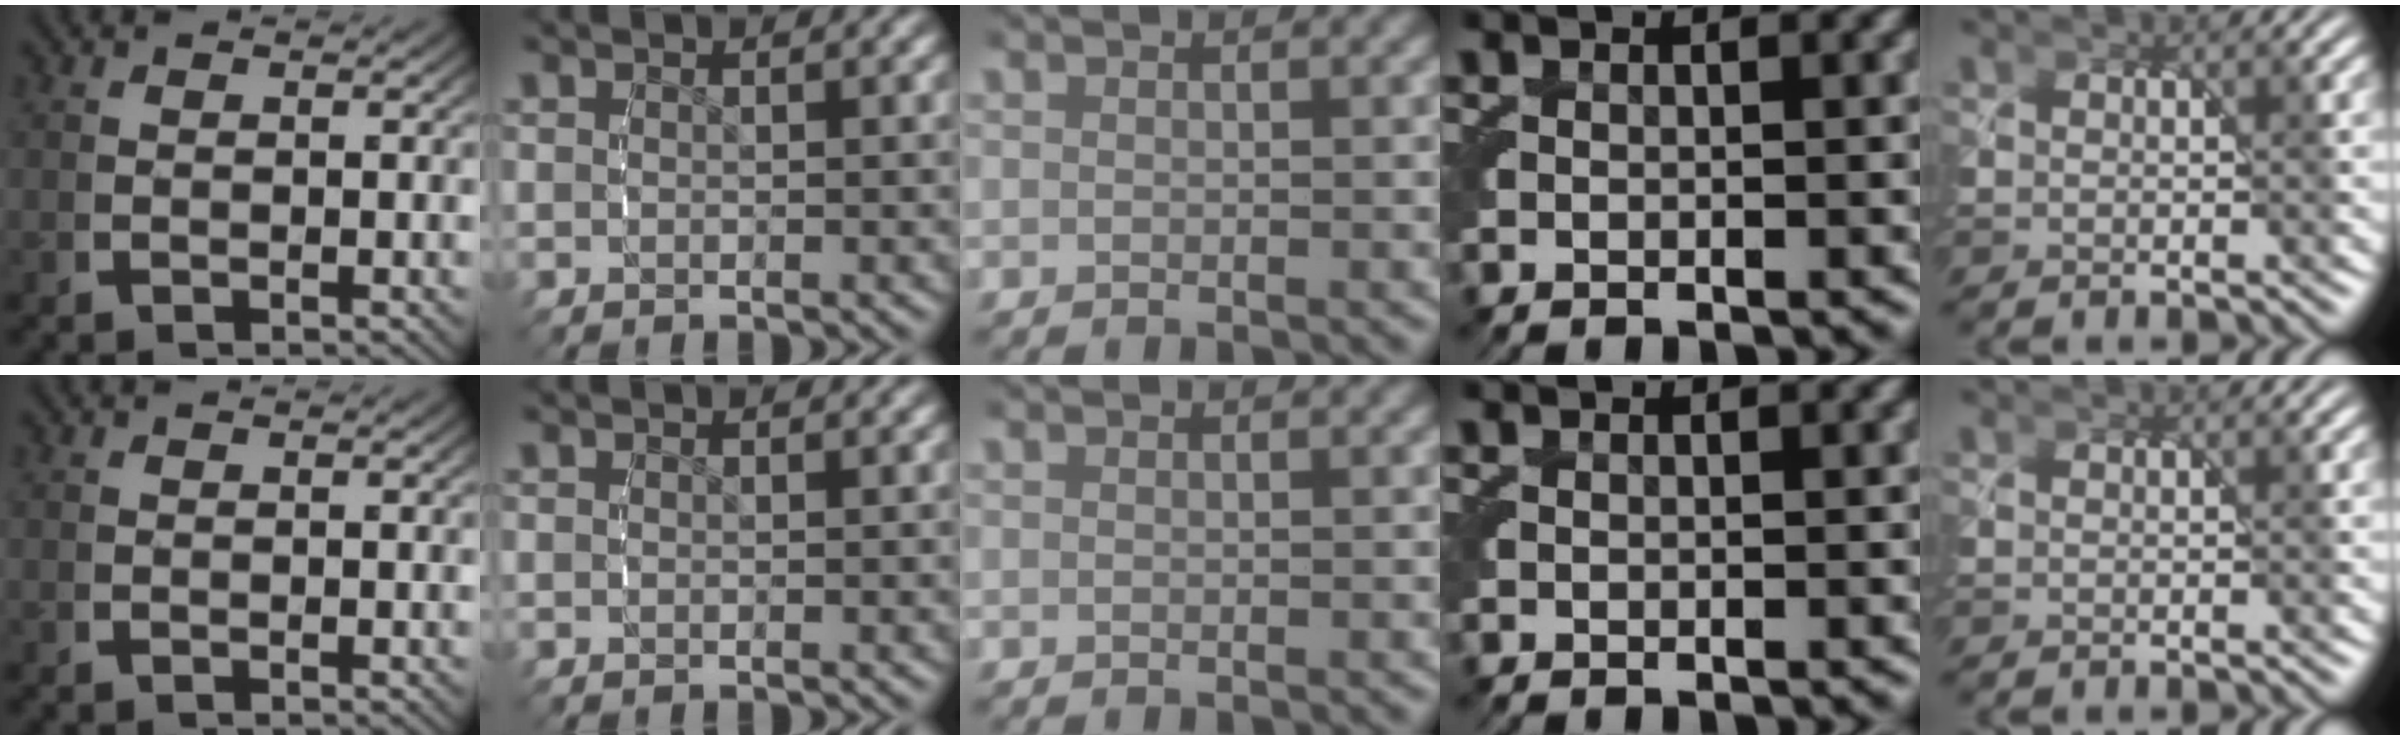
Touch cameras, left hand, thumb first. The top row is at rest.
{}